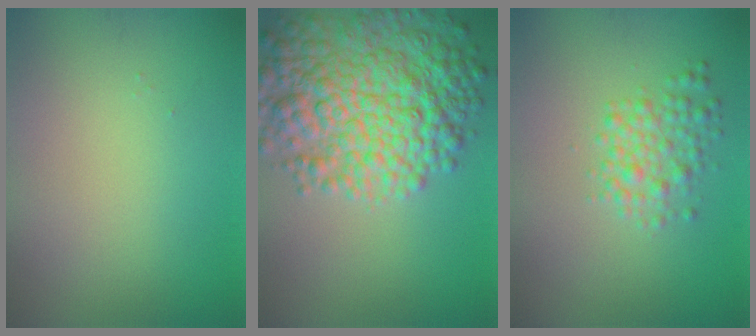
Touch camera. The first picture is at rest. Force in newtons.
{"total": 10.0, "press": 10.0, "slide": 0.3}
{"total": 2.8, "press": 2.8, "slide": 0.1}